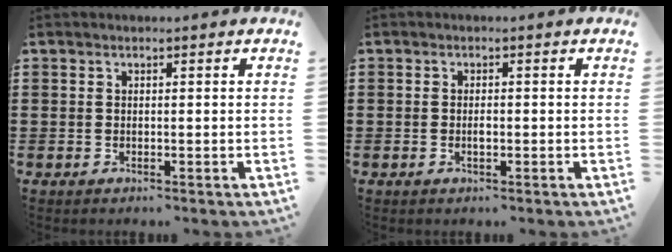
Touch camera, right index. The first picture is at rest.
{"total": 1.2, "force": [-0.3, 0.4, 1.1], "torque": [-0.021, -0.001, -0.006]}